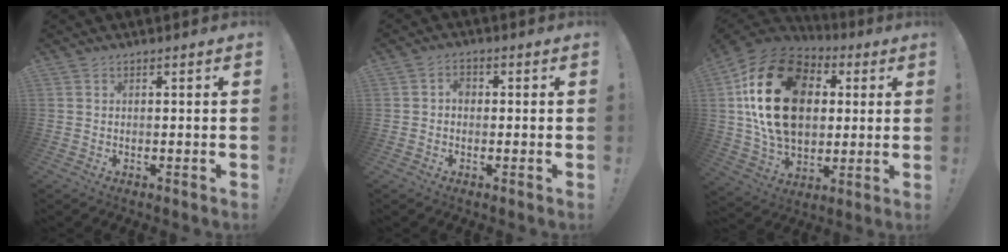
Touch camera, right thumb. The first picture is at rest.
{"total": 2.7, "force": [-0.4, 1.9, 1.8], "torque": [-0.026, 0.007, -0.011]}
{"total": 26.8, "force": [5.3, 18.4, 18.8], "torque": [-0.334, -0.004, 0.102]}